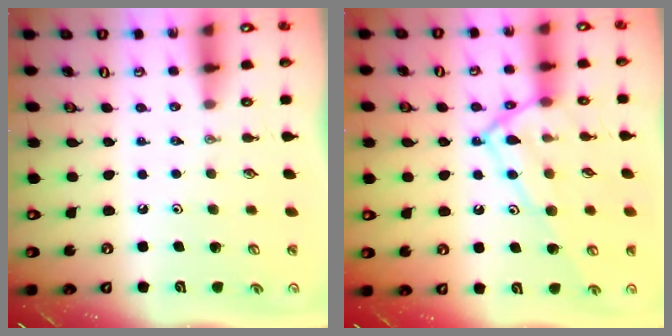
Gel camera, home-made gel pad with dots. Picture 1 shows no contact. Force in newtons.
{"total": 15.3, "press": 15.3, "slide": 1.1}